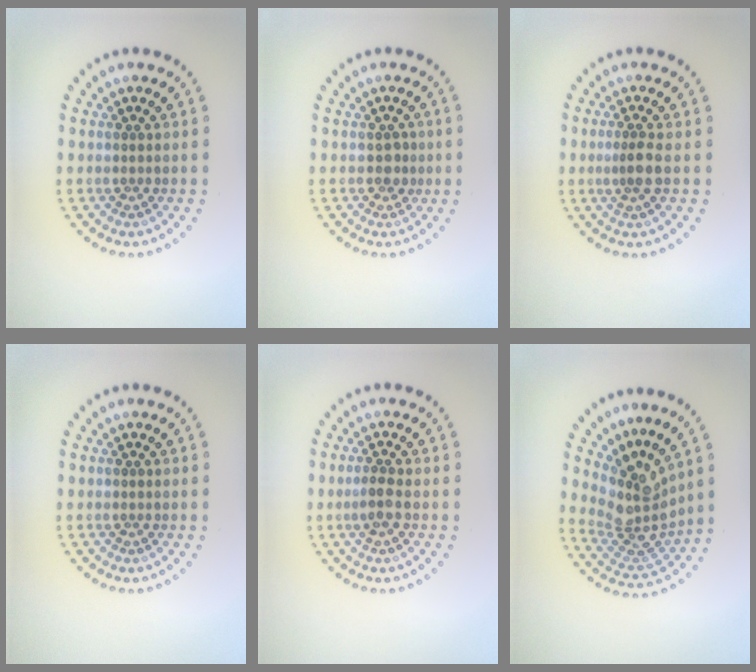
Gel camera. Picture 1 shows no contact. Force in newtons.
{"total": 1.2, "press": 1.1, "slide": 0.4}
{"total": 1.5, "press": 1.2, "slide": 0.9}
{"total": 0.0}
{"total": 1.5, "press": 1.3, "slide": 0.7}
{"total": 4.6, "press": 3.2, "slide": 3.3}